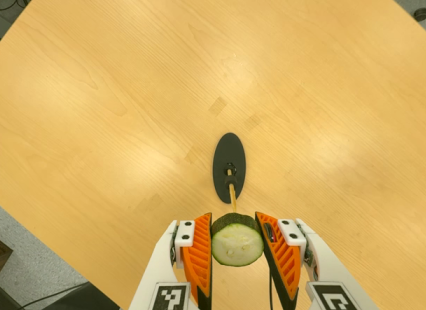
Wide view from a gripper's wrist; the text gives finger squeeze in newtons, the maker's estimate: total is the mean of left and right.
{"total": 11.1, "left": 9.4, "right": 12.8}